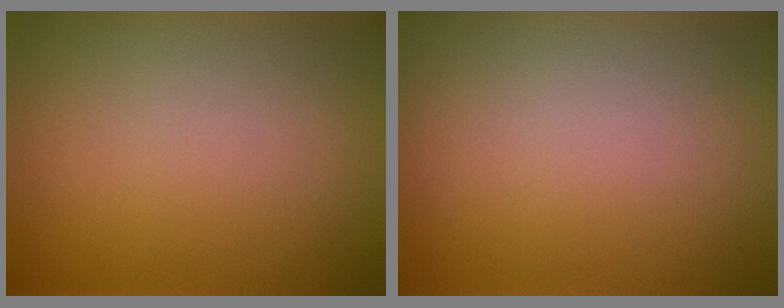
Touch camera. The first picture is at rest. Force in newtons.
{"total": 0.0}